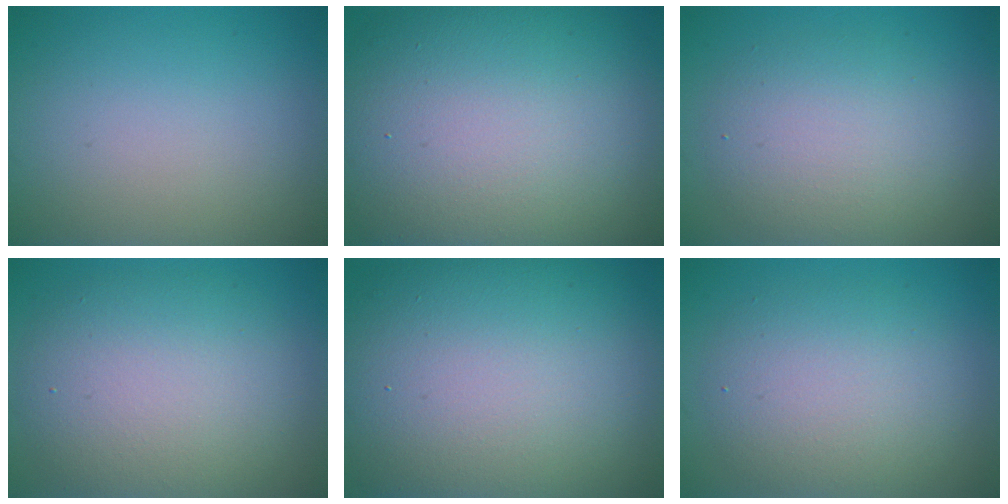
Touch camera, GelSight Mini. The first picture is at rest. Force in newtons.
{"total": 16.8, "press": 16.7, "slide": 0.9}
{"total": 4.8, "press": 4.8, "slide": 0.2}
{"total": 8.3, "press": 8.2, "slide": 0.2}
{"total": 16.4, "press": 16.4, "slide": 0.8}
{"total": 5.3, "press": 5.3, "slide": 0.1}